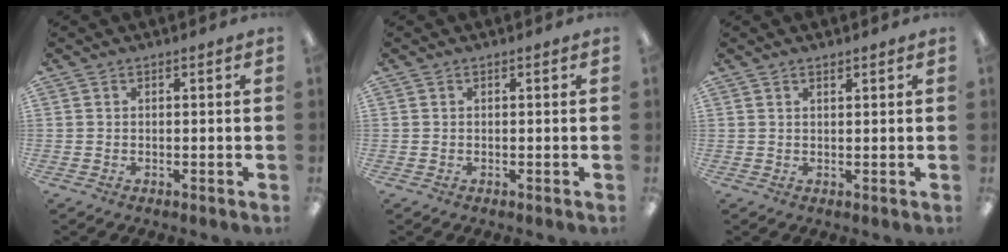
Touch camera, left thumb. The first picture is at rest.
{"total": 0.0}
{"total": 0.9, "force": [0.8, 0.3, 0.0], "torque": [-0.002, -0.002, 0.016]}